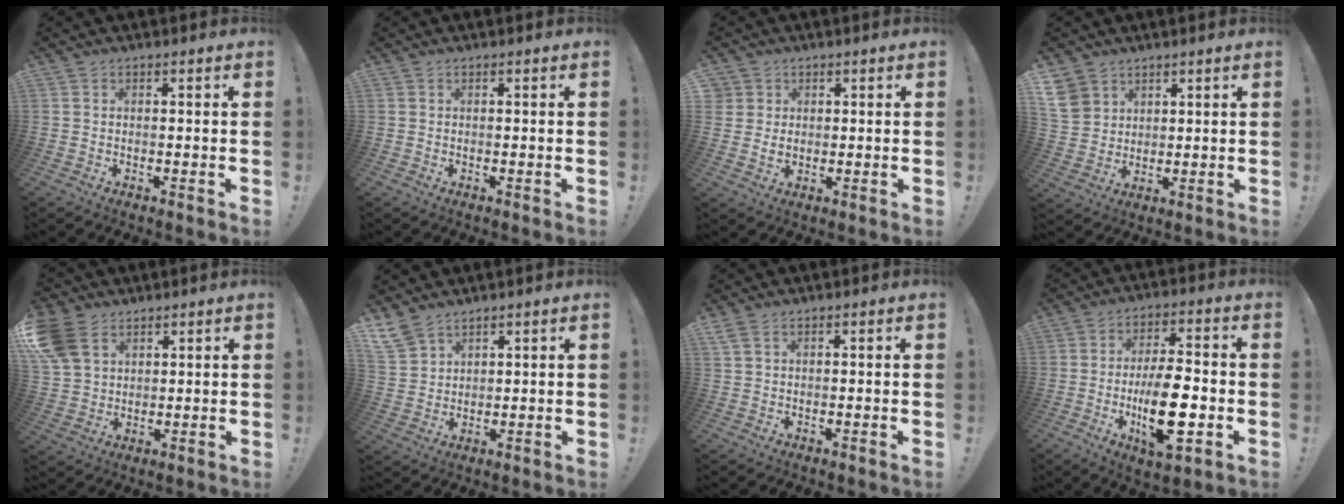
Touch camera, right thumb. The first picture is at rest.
{"total": 0.0}
{"total": 3.6, "force": [1.4, 3.2, 0.9], "torque": [-0.017, -0.004, 0.026]}
{"total": 7.9, "force": [4.3, 6.3, 2.1], "torque": [-0.034, -0.024, 0.090]}
{"total": 10.9, "force": [5.7, 7.4, 5.6], "torque": [-0.115, -0.017, 0.117]}
{"total": 6.8, "force": [5.5, 3.1, 2.4], "torque": [-0.055, -0.028, 0.111]}
{"total": 2.3, "force": [1.3, 1.0, 1.7], "torque": [-0.036, 0.003, 0.025]}
{"total": 15.2, "force": [-4.0, 6.4, 13.2], "torque": [-0.236, 0.009, -0.066]}